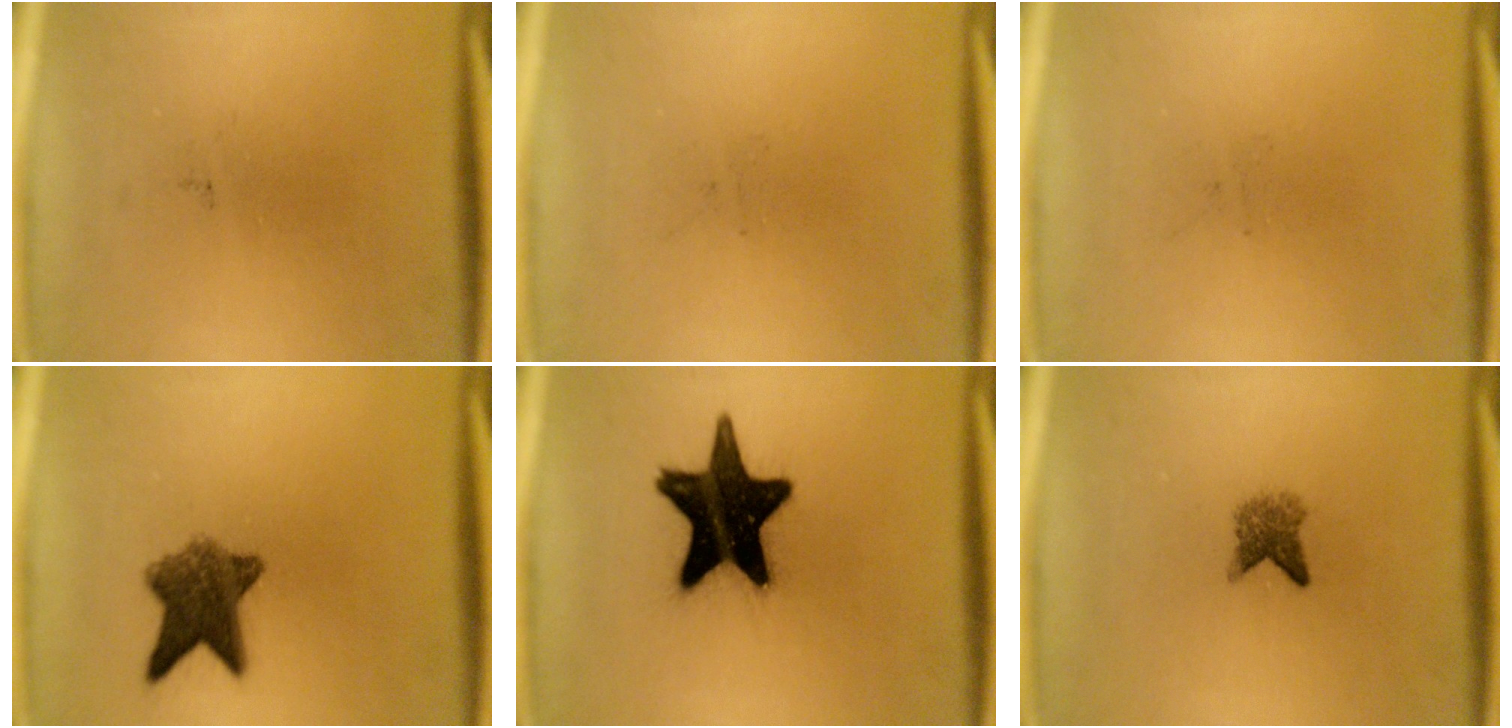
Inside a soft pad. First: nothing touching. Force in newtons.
{"total": 0.0}
{"total": 0.0}
{"total": 7.8}
{"total": 19.3}
{"total": 2.7}